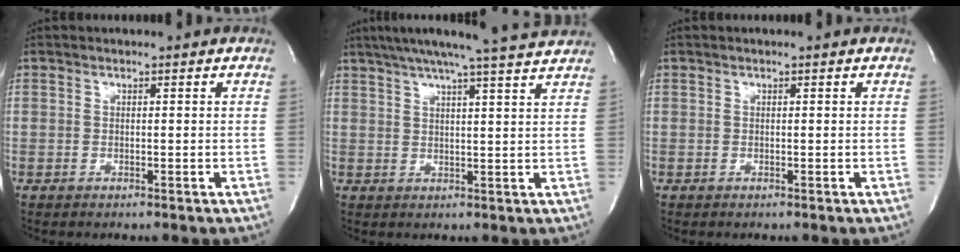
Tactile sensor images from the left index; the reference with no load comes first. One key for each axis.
{"total": 13.9, "fx": 12.4, "fy": -0.9, "fz": 6.1, "tx": -0.106, "ty": 0.003, "tz": 0.162}
{"total": 0.0}